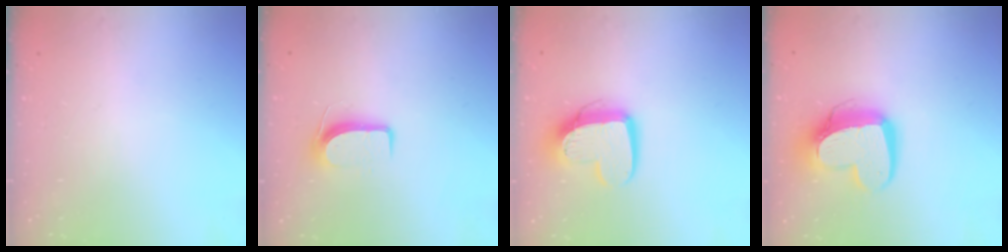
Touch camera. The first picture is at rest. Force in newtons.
{"total": 7.9, "press": 7.9, "slide": 0.7}
{"total": 12.9, "press": 12.8, "slide": 1.1}
{"total": 14.4, "press": 14.3, "slide": 1.3}